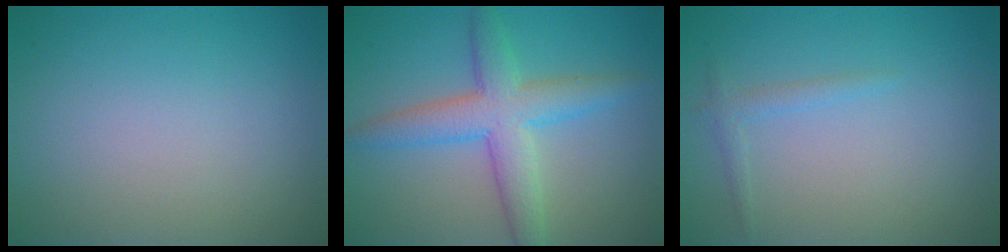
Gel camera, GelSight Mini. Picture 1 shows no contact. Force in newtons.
{"total": 5.4, "press": 5.4, "slide": 0.0}
{"total": 1.1, "press": 1.1, "slide": 0.0}